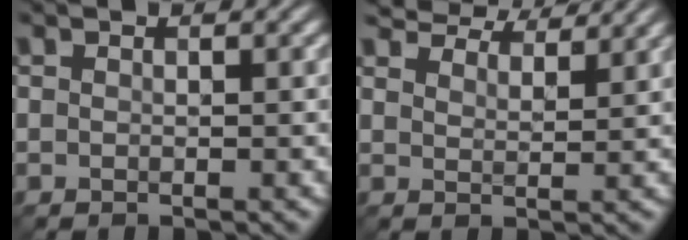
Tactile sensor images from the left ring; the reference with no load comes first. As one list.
[{"total": 7.6, "force": [7.0, 1.5, 2.5], "torque": [-0.054, -0.001, 0.103]}]